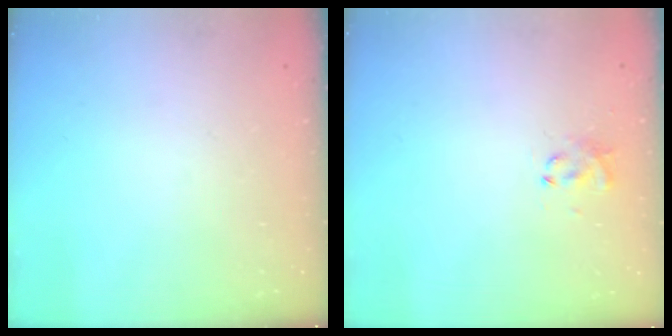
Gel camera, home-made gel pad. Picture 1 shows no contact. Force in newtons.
{"total": 2.8, "press": 2.6, "slide": 1.0}